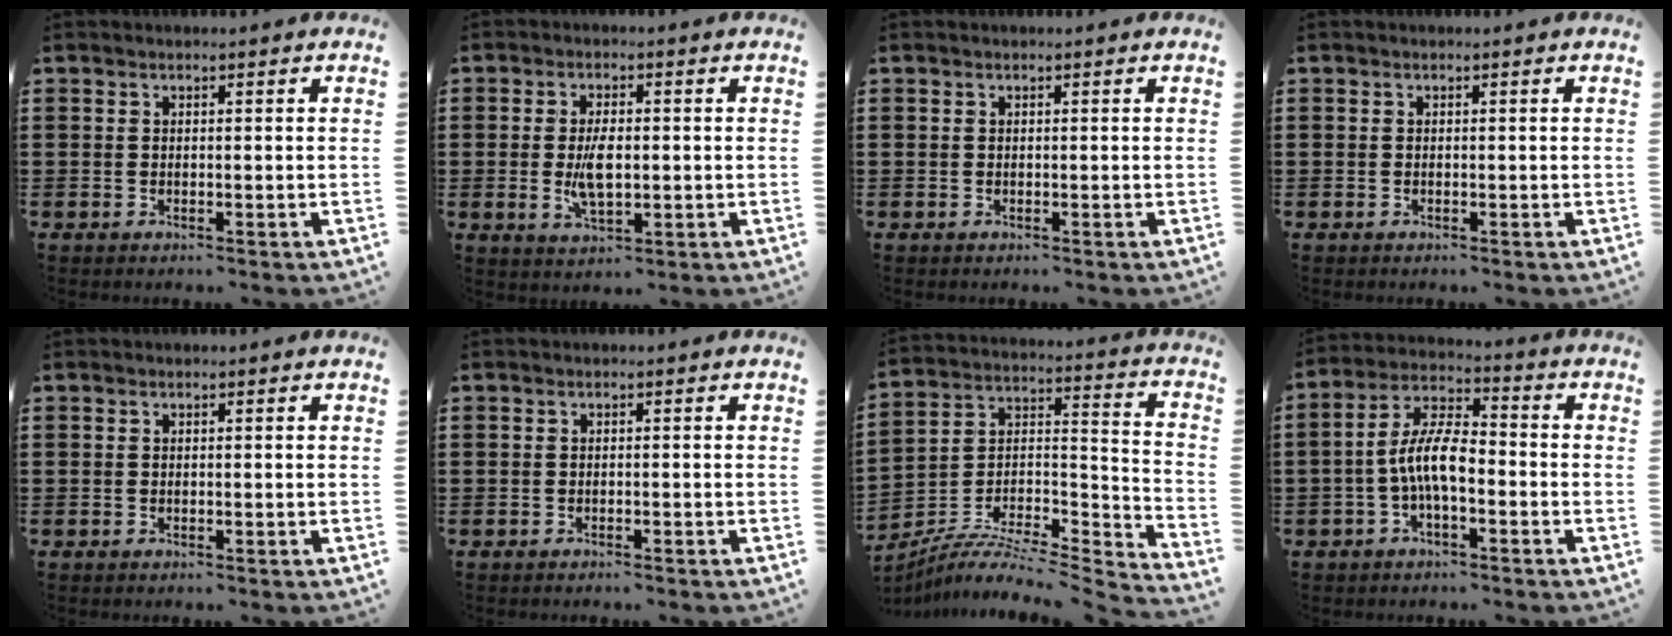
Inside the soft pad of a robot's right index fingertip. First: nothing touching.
{"total": 5.4, "force": [-0.4, 2.4, 4.8], "torque": [-0.094, -0.005, -0.011]}
{"total": 0.0}
{"total": 0.0}
{"total": 0.0}
{"total": 0.5, "force": [-0.5, 0.0, 0.1], "torque": [-0.004, -0.001, -0.010]}
{"total": 5.8, "force": [-4.9, 1.6, 2.7], "torque": [-0.050, -0.011, -0.102]}
{"total": 8.3, "force": [-2.2, 2.9, 7.5], "torque": [-0.162, -0.001, -0.046]}